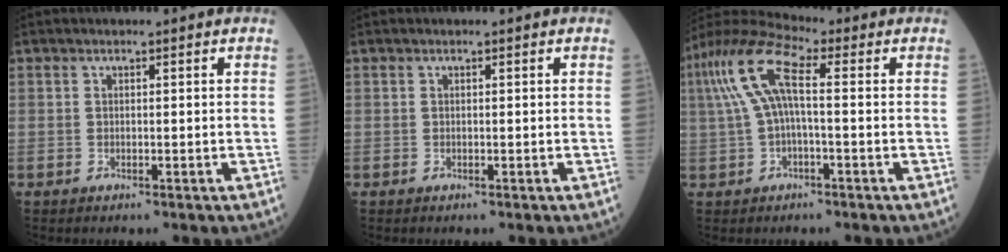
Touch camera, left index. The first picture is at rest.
{"total": 0.0}
{"total": 9.5, "force": [1.4, 2.3, 9.1], "torque": [-0.204, 0.040, 0.021]}